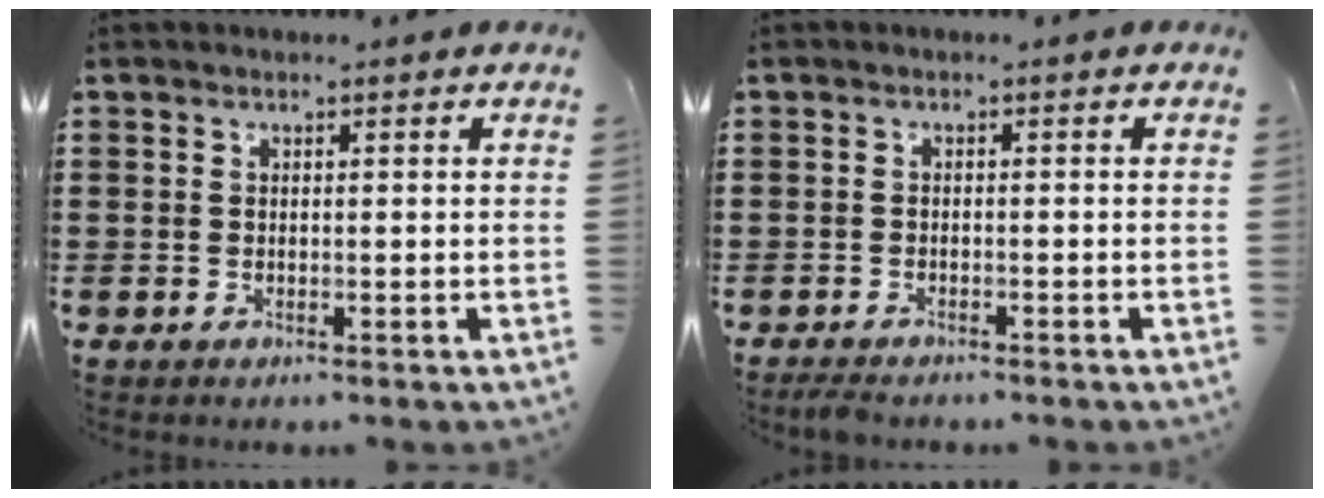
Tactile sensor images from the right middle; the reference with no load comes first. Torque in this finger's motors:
{"motor_torque": [0.17, 0.16, 0.09, 0.07]}